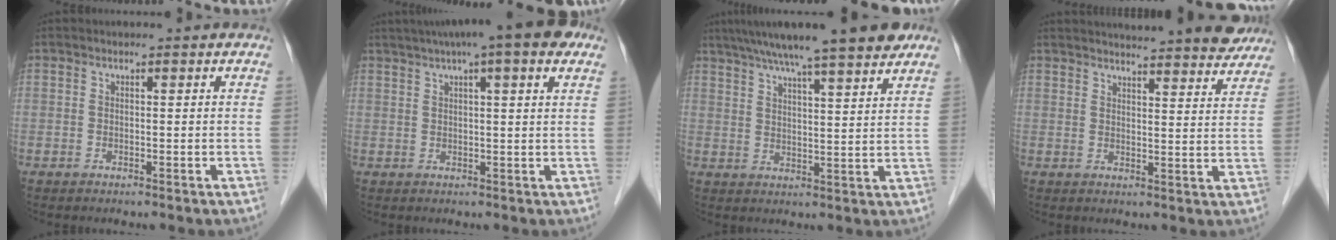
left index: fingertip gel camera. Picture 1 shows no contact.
{"total": 11.8, "force": [7.6, 1.6, 8.9], "torque": [-0.132, 0.038, 0.099]}
{"total": 15.4, "force": [12.5, 0.7, 9.1], "torque": [-0.145, 0.026, 0.178]}
{"total": 19.0, "force": [17.8, 2.4, 6.4], "torque": [-0.085, -0.013, 0.213]}